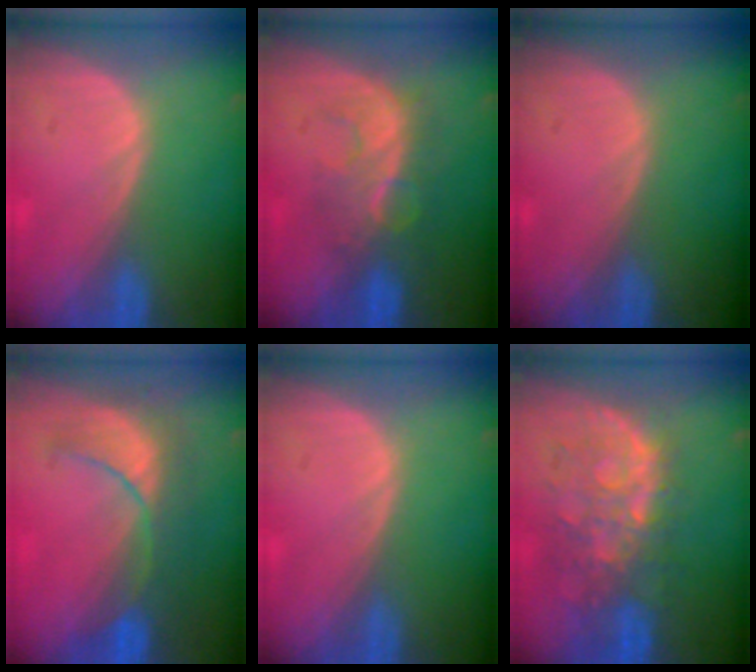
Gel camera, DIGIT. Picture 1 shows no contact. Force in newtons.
{"total": 8.1, "press": 7.4, "slide": 3.2}
{"total": 0.0}
{"total": 8.3, "press": 8.2, "slide": 1.1}
{"total": 0.0}
{"total": 9.5, "press": 8.8, "slide": 3.6}